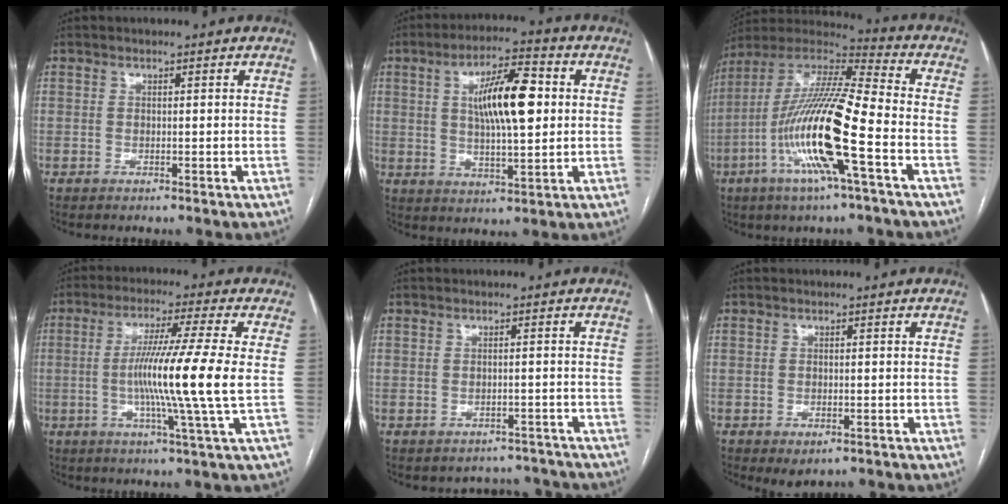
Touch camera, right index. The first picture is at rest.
{"total": 11.7, "force": [2.1, 3.0, 11.1], "torque": [-0.196, 0.015, 0.035]}
{"total": 18.8, "force": [-6.0, 1.1, 17.8], "torque": [-0.357, -0.011, -0.118]}
{"total": 12.5, "force": [-0.8, -2.3, 12.2], "torque": [-0.224, -0.015, -0.018]}
{"total": 4.9, "force": [-4.2, 2.3, -0.9], "torque": [0.018, 0.026, -0.046]}
{"total": 2.5, "force": [-1.3, 1.3, 1.6], "torque": [-0.022, -0.003, -0.005]}